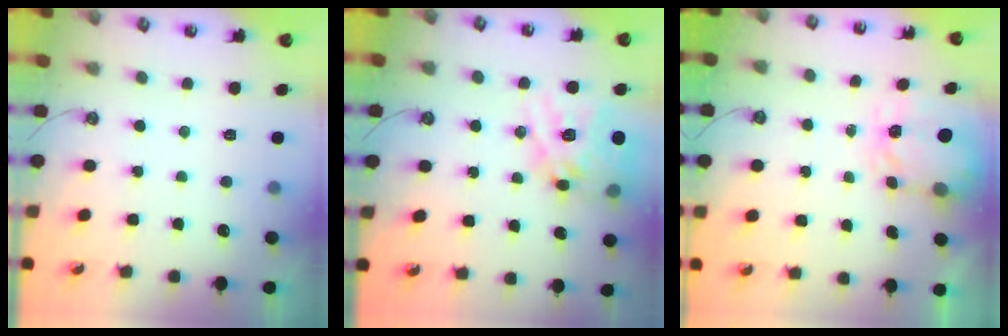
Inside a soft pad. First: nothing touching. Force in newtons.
{"total": 19.4, "press": 19.3, "slide": 1.9}
{"total": 3.5, "press": 3.5, "slide": 0.5}